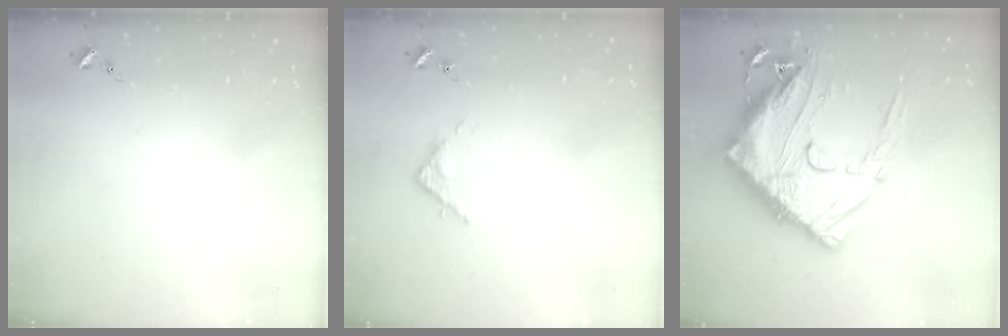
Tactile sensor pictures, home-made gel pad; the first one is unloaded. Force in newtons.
{"total": 2.8, "press": 2.8, "slide": 0.4}
{"total": 27.3, "press": 27.2, "slide": 2.8}